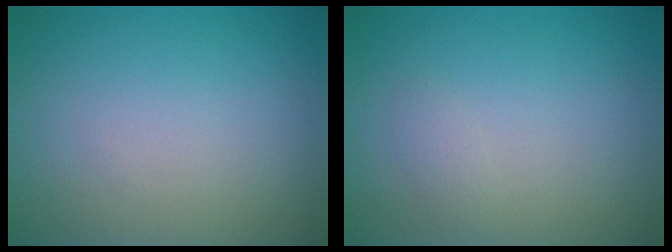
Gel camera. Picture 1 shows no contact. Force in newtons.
{"total": 0.8, "press": 0.8, "slide": 0.0}